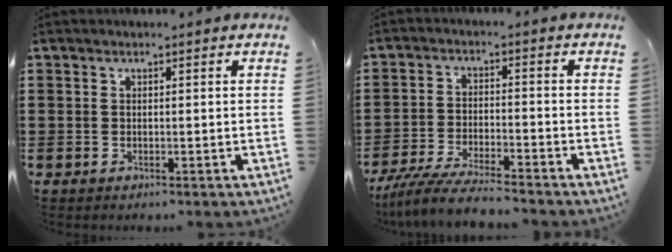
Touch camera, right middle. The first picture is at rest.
{"total": 6.5, "force": [-6.0, 0.3, 2.5], "torque": [-0.063, -0.010, -0.119]}